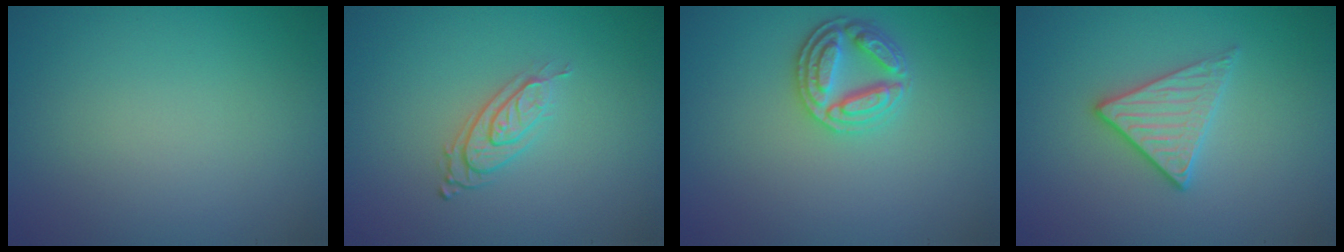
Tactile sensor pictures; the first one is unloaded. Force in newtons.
{"total": 2.9, "press": 1.9, "slide": 2.1}
{"total": 3.3, "press": 3.1, "slide": 1.1}
{"total": 2.8, "press": 2.6, "slide": 1.1}